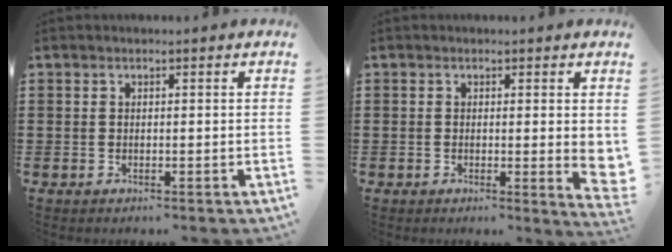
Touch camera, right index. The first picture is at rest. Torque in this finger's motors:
{"motor_torque": [0.11, -0.06, 0.36, 0.02]}